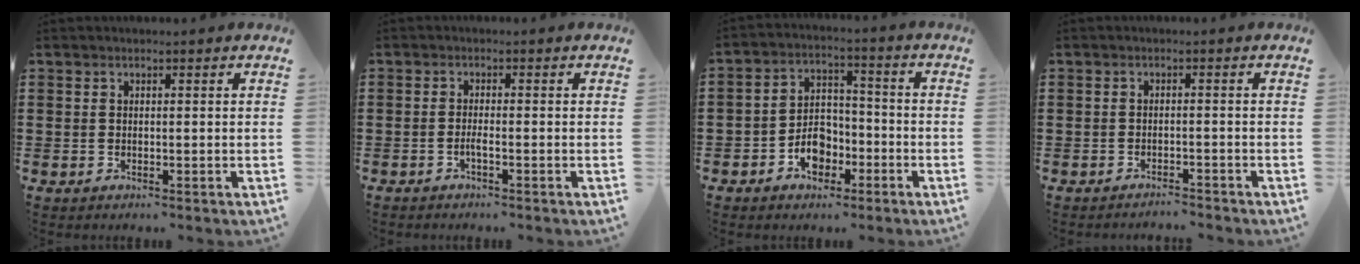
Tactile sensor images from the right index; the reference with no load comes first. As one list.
[{"total": 1.3, "force": [-0.9, 0.0, 1.0], "torque": [-0.017, -0.004, -0.015]}, {"total": 6.2, "force": [-3.0, 4.5, 3.1], "torque": [-0.046, 0.015, -0.055]}, {"total": 1.6, "force": [-1.6, -0.1, 0.1], "torque": [-0.007, 0.003, -0.034]}]